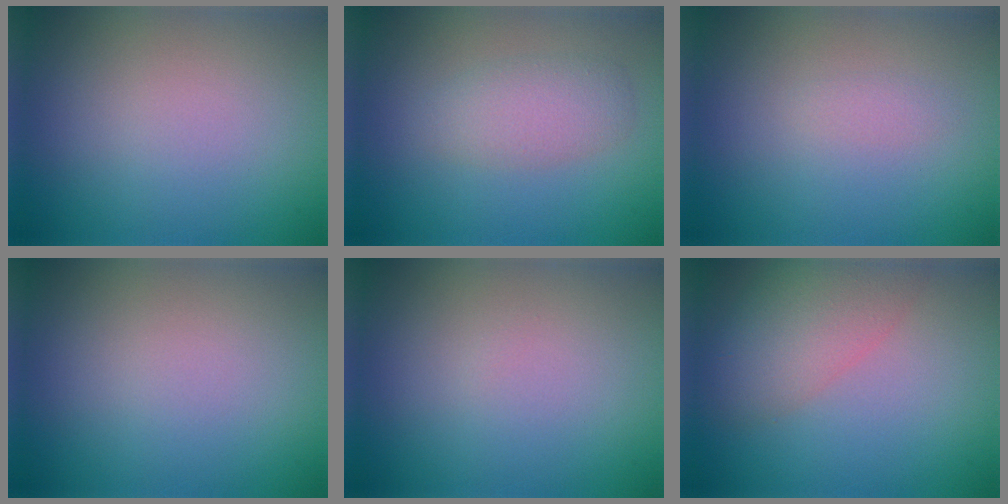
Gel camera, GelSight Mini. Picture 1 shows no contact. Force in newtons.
{"total": 2.5, "press": 2.5, "slide": 0.0}
{"total": 0.6, "press": 0.6, "slide": 0.0}
{"total": 0.0}
{"total": 0.0}
{"total": 5.0, "press": 5.0, "slide": 0.4}